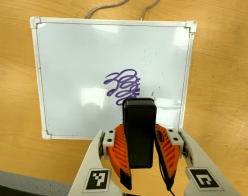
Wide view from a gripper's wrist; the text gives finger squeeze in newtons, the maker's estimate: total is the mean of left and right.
{"total": 6.9, "left": 5.6, "right": 8.1}